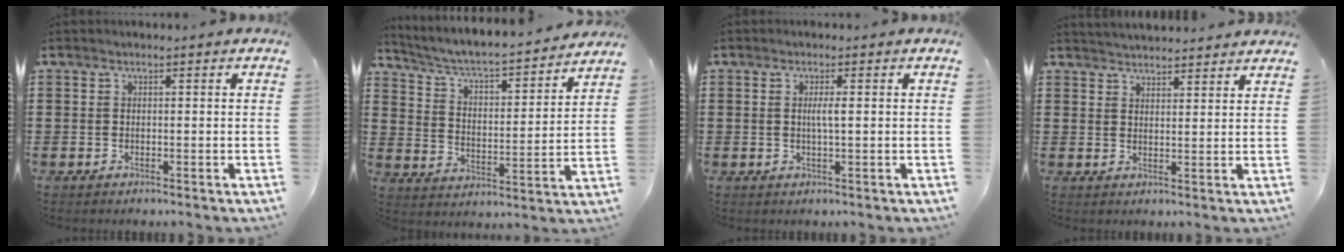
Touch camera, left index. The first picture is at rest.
{"total": 4.1, "force": [3.7, 0.5, 1.7], "torque": [-0.054, -0.034, 0.051]}
{"total": 2.1, "force": [0.2, 0.2, 2.1], "torque": [-0.042, -0.003, 0.002]}
{"total": 2.9, "force": [2.9, -0.2, -0.2], "torque": [-0.006, -0.009, 0.054]}